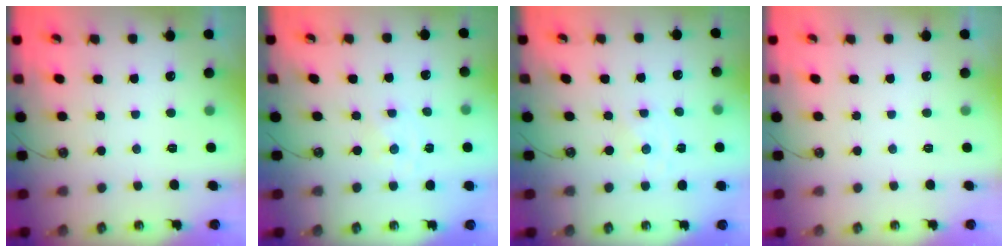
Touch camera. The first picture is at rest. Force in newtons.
{"total": 0.0}
{"total": 0.0}
{"total": 0.0}